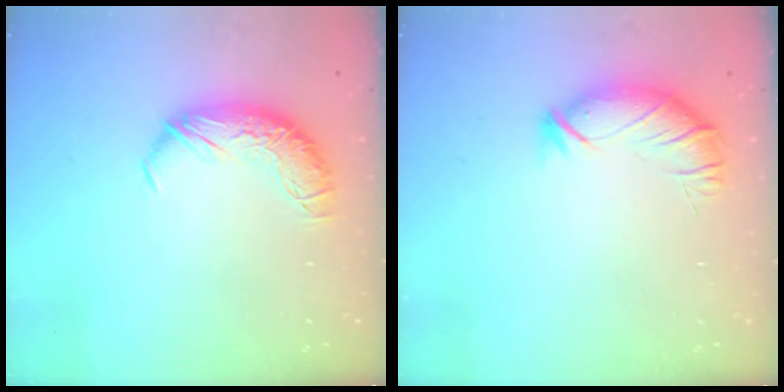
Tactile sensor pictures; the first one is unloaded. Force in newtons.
{"total": 3.1, "press": 2.4, "slide": 1.9}